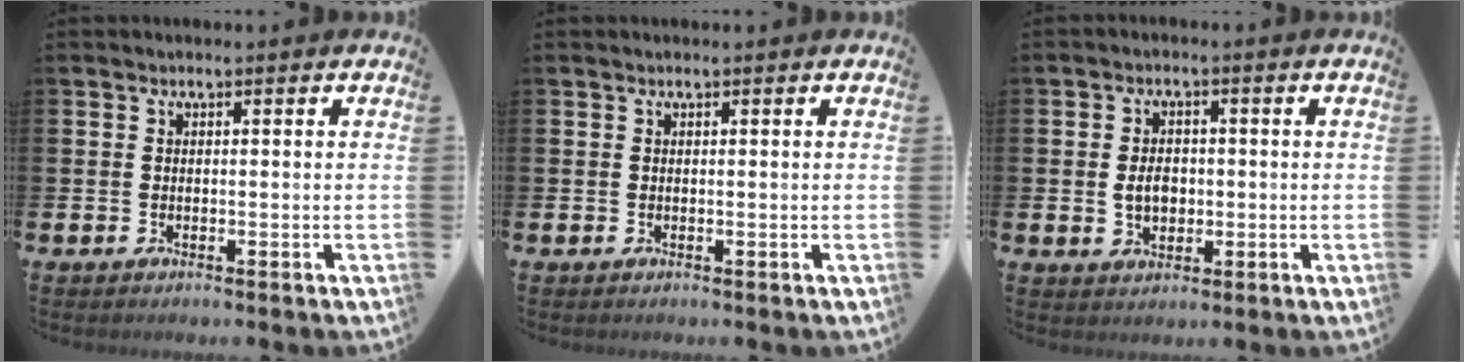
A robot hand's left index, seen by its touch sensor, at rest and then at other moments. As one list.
[{"total": 0.0}, {"total": 3.4, "force": [-0.2, 2.4, 2.3], "torque": [-0.025, -0.001, -0.010]}]